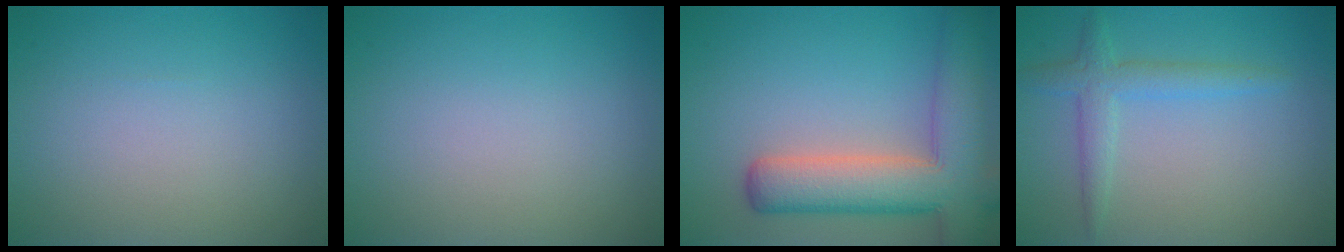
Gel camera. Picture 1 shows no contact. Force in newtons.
{"total": 0.0}
{"total": 8.8, "press": 8.8, "slide": 0.6}
{"total": 2.6, "press": 2.6, "slide": 0.1}